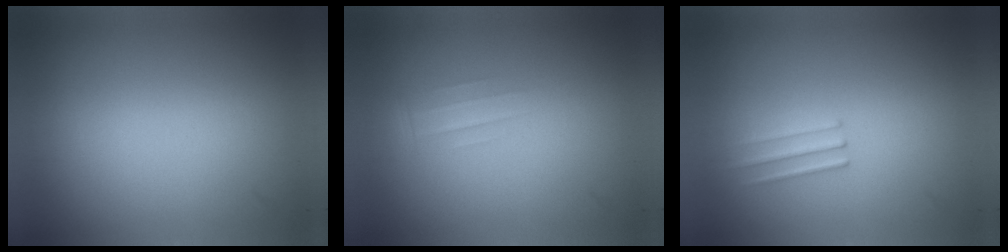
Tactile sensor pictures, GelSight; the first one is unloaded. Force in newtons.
{"total": 1.0}
{"total": 1.2}